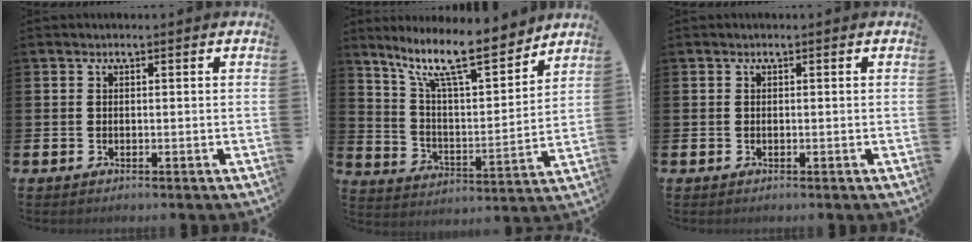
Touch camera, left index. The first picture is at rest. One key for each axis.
{"total": 13.0, "fx": 10.5, "fy": 3.0, "fz": 7.1, "tx": -0.150, "ty": -0.058, "tz": 0.179}
{"total": 0.0}